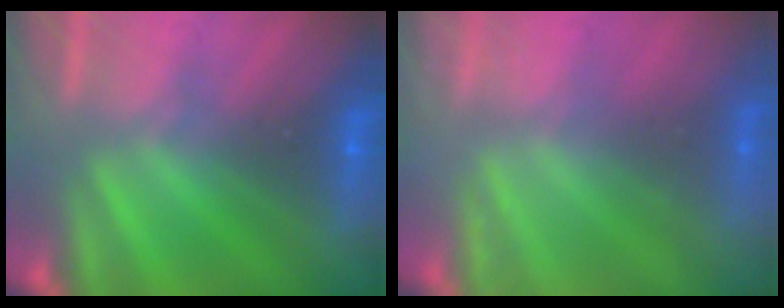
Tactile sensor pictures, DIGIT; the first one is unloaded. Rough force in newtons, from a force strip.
{"total": 2.2}